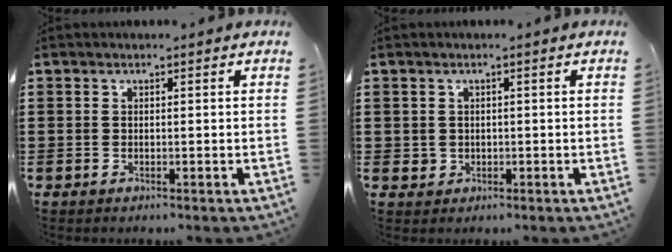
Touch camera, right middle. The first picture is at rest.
{"total": 1.2, "force": [0.1, 1.2, 0.2], "torque": [-0.008, 0.006, 0.000]}